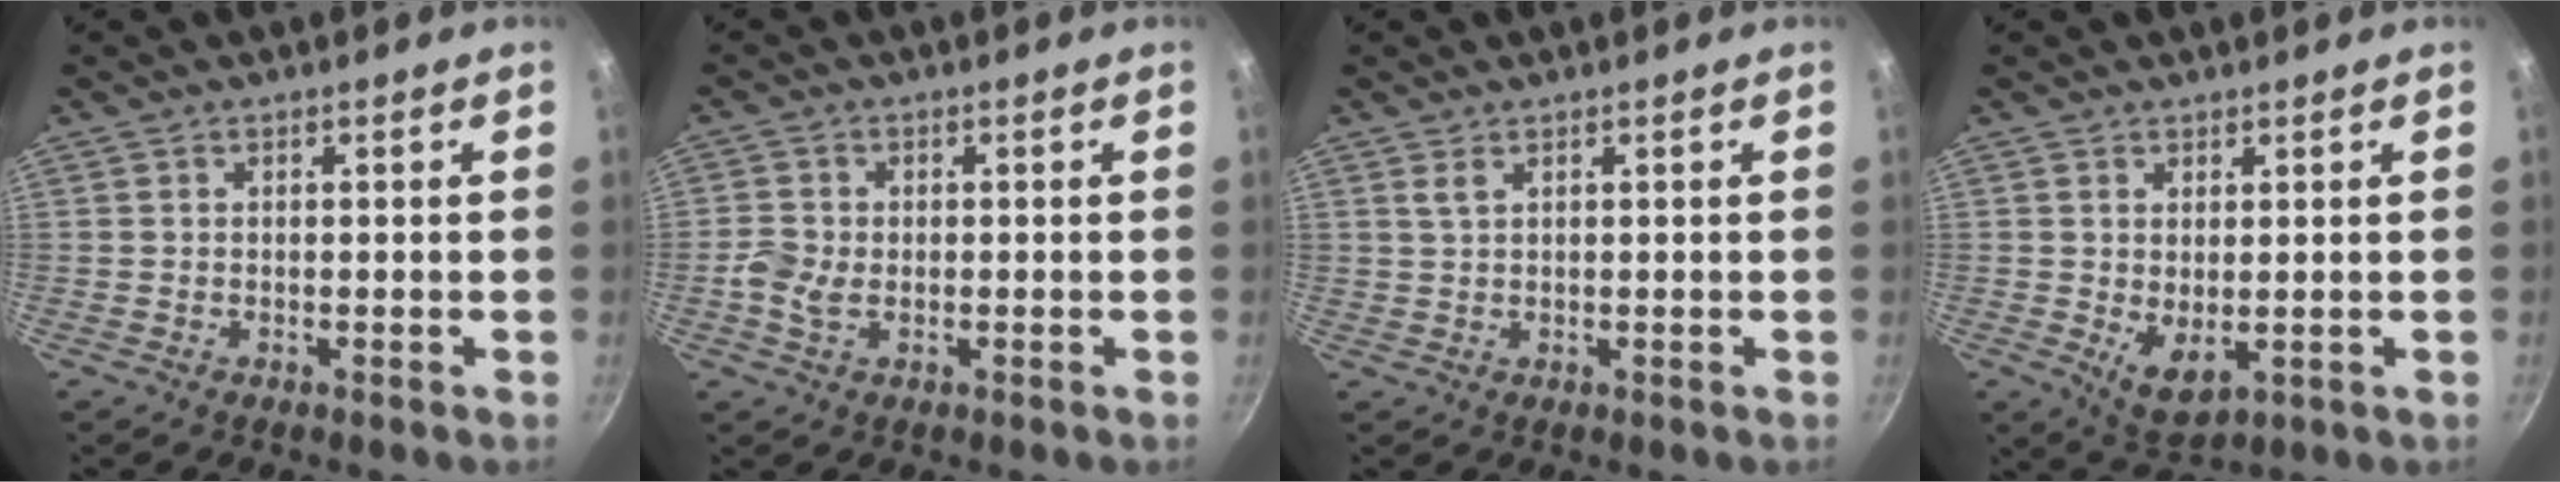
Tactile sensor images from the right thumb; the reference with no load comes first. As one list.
[{"total": 3.9, "force": [-0.7, 2.7, 2.8], "torque": [-0.063, 0.004, -0.018]}, {"total": 1.5, "force": [0.9, 0.7, 1.1], "torque": [-0.020, -0.002, 0.019]}, {"total": 5.5, "force": [0.3, 2.8, 4.8], "torque": [-0.074, -0.021, 0.015]}]